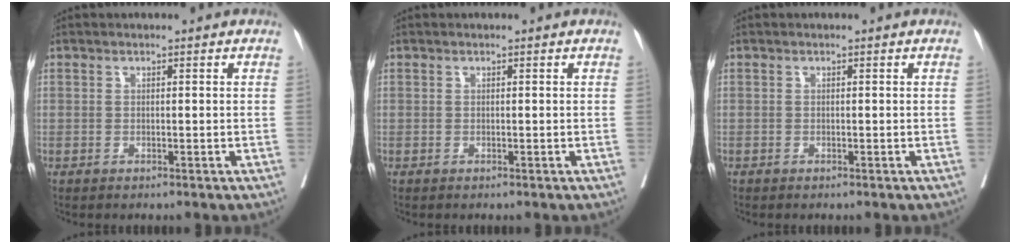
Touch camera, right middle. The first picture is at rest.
{"total": 0.0}
{"total": 0.0}